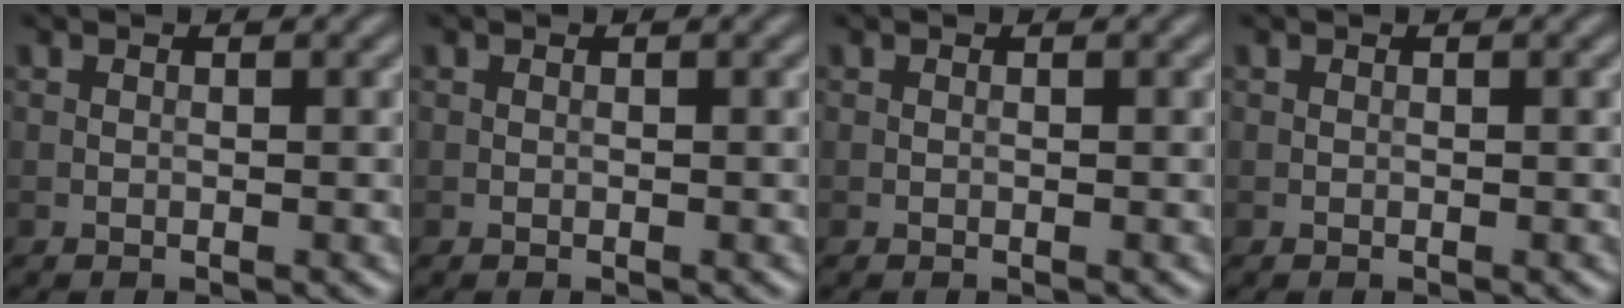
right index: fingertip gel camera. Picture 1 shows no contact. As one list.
[{"total": 0.0}, {"total": 0.0}, {"total": 0.0}]